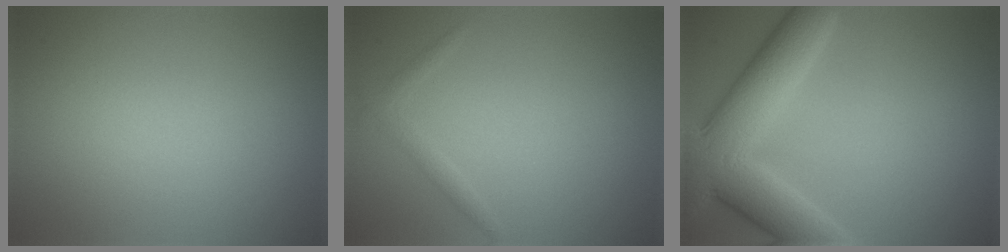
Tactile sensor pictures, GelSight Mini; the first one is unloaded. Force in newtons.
{"total": 1.1, "press": 1.1, "slide": 0.0}
{"total": 8.6, "press": 8.6, "slide": 0.6}